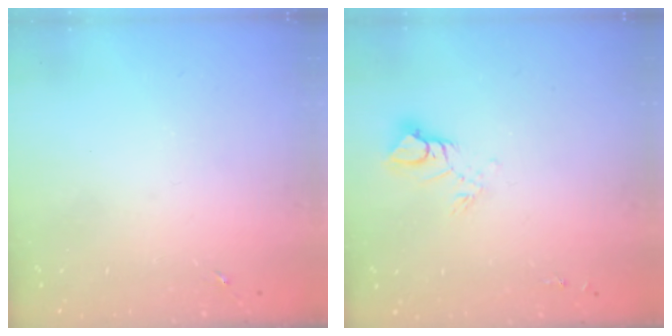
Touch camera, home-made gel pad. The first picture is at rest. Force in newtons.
{"total": 7.4, "press": 7.4, "slide": 0.8}